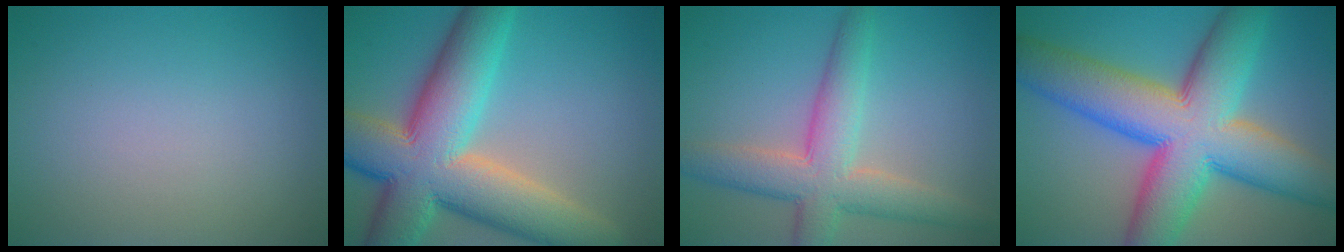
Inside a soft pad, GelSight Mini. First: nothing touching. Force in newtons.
{"total": 13.8, "press": 13.8, "slide": 0.9}
{"total": 6.4, "press": 6.4, "slide": 0.6}
{"total": 14.6, "press": 14.6, "slide": 0.4}